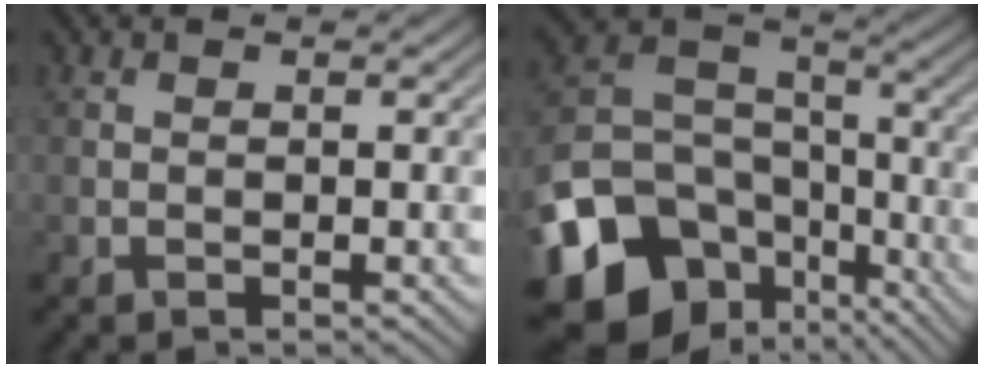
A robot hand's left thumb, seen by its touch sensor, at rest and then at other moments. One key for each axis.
{"total": 17.4, "fx": -9.1, "fy": 12.7, "fz": 7.6, "tx": -0.212, "ty": -0.047, "tz": -0.134}